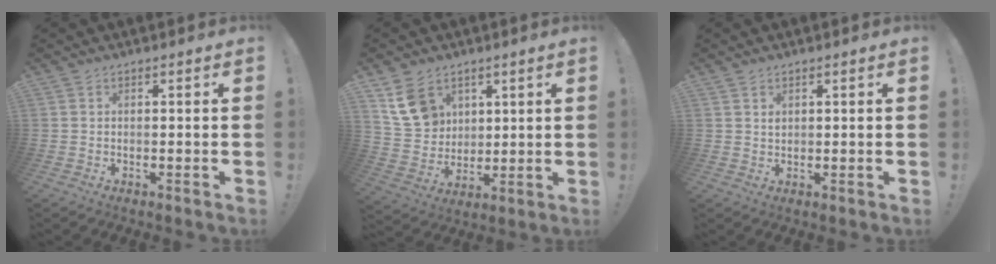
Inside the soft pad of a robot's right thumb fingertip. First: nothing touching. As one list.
[{"total": 12.1, "force": [6.7, 9.2, 4.3], "torque": [-0.070, -0.030, 0.137]}, {"total": 1.2, "force": [0.8, 0.7, 0.5], "torque": [-0.004, -0.004, 0.015]}]